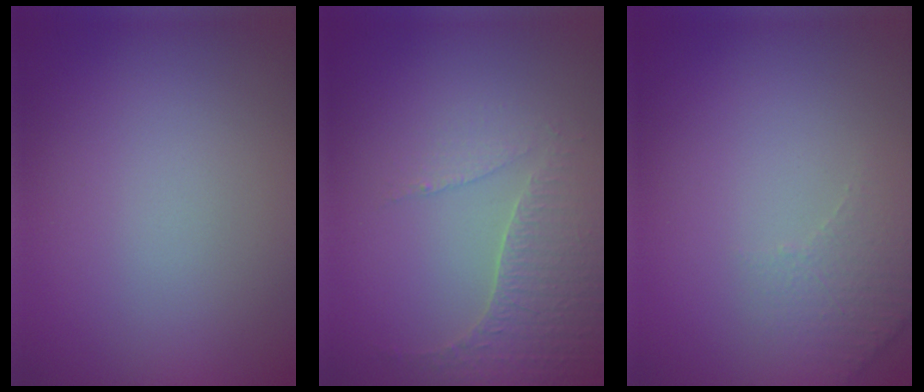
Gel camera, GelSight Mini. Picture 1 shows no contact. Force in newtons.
{"total": 3.3, "press": 3.0, "slide": 1.6}
{"total": 2.1, "press": 2.0, "slide": 0.5}